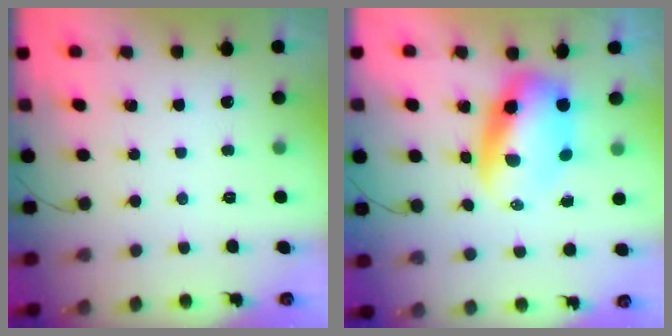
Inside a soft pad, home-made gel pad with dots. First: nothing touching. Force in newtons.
{"total": 9.9, "press": 9.5, "slide": 2.6}